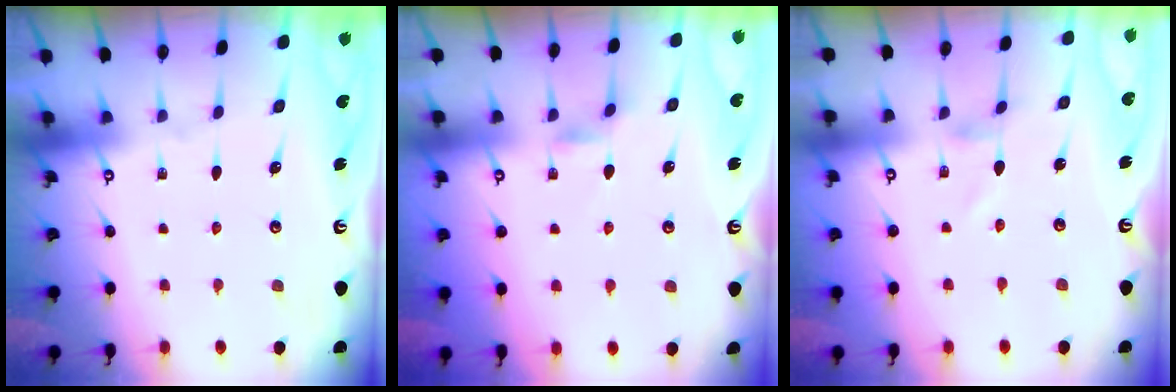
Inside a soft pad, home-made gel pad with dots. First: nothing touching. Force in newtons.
{"total": 1.8, "press": 1.8, "slide": 0.3}
{"total": 0.0}